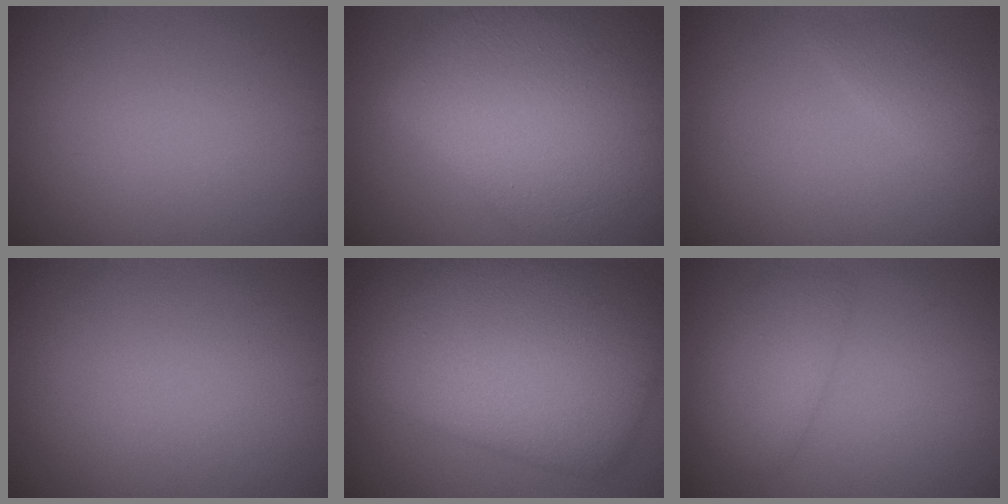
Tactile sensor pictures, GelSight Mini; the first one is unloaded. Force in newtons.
{"total": 14.7, "press": 14.7, "slide": 0.4}
{"total": 1.6, "press": 1.6, "slide": 0.0}
{"total": 0.0}
{"total": 12.1, "press": 12.1, "slide": 0.3}
{"total": 2.7, "press": 2.7, "slide": 0.3}